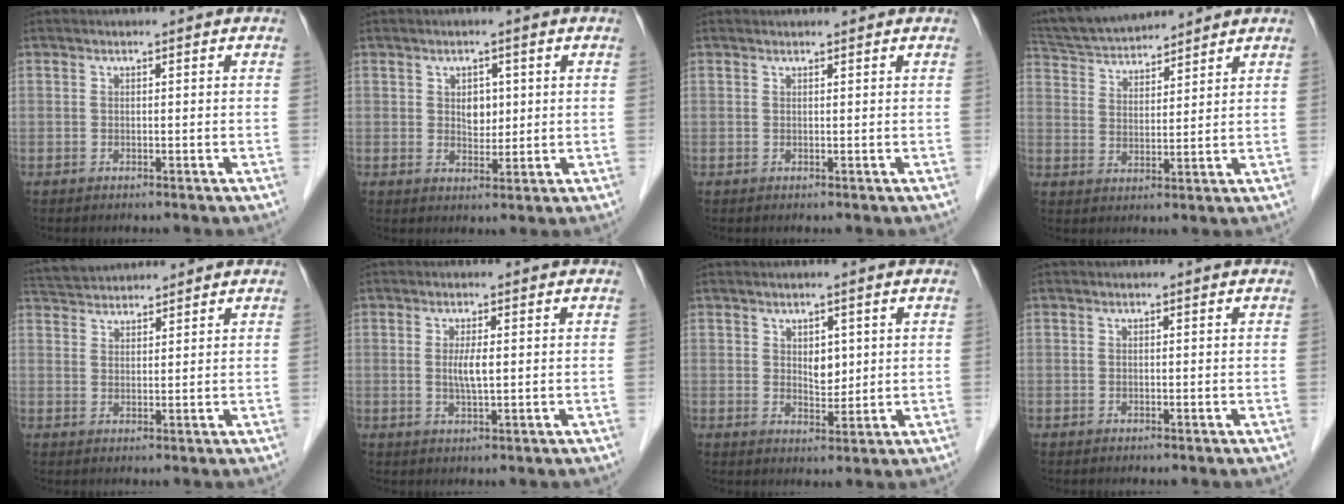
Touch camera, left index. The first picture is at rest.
{"total": 3.1, "force": [0.7, 2.1, 2.1], "torque": [-0.031, -0.001, 0.014]}
{"total": 0.8, "force": [0.8, 0.1, 0.1], "torque": [-0.007, 0.008, 0.013]}
{"total": 11.5, "force": [10.8, 1.7, 3.5], "torque": [-0.070, 0.027, 0.197]}
{"total": 6.5, "force": [6.3, 0.8, 1.3], "torque": [-0.029, 0.035, 0.111]}
{"total": 2.7, "force": [0.1, 0.2, 2.7], "torque": [-0.055, -0.006, 0.002]}
{"total": 2.9, "force": [0.9, 1.7, 2.3], "torque": [-0.036, -0.003, 0.018]}
{"total": 0.0}